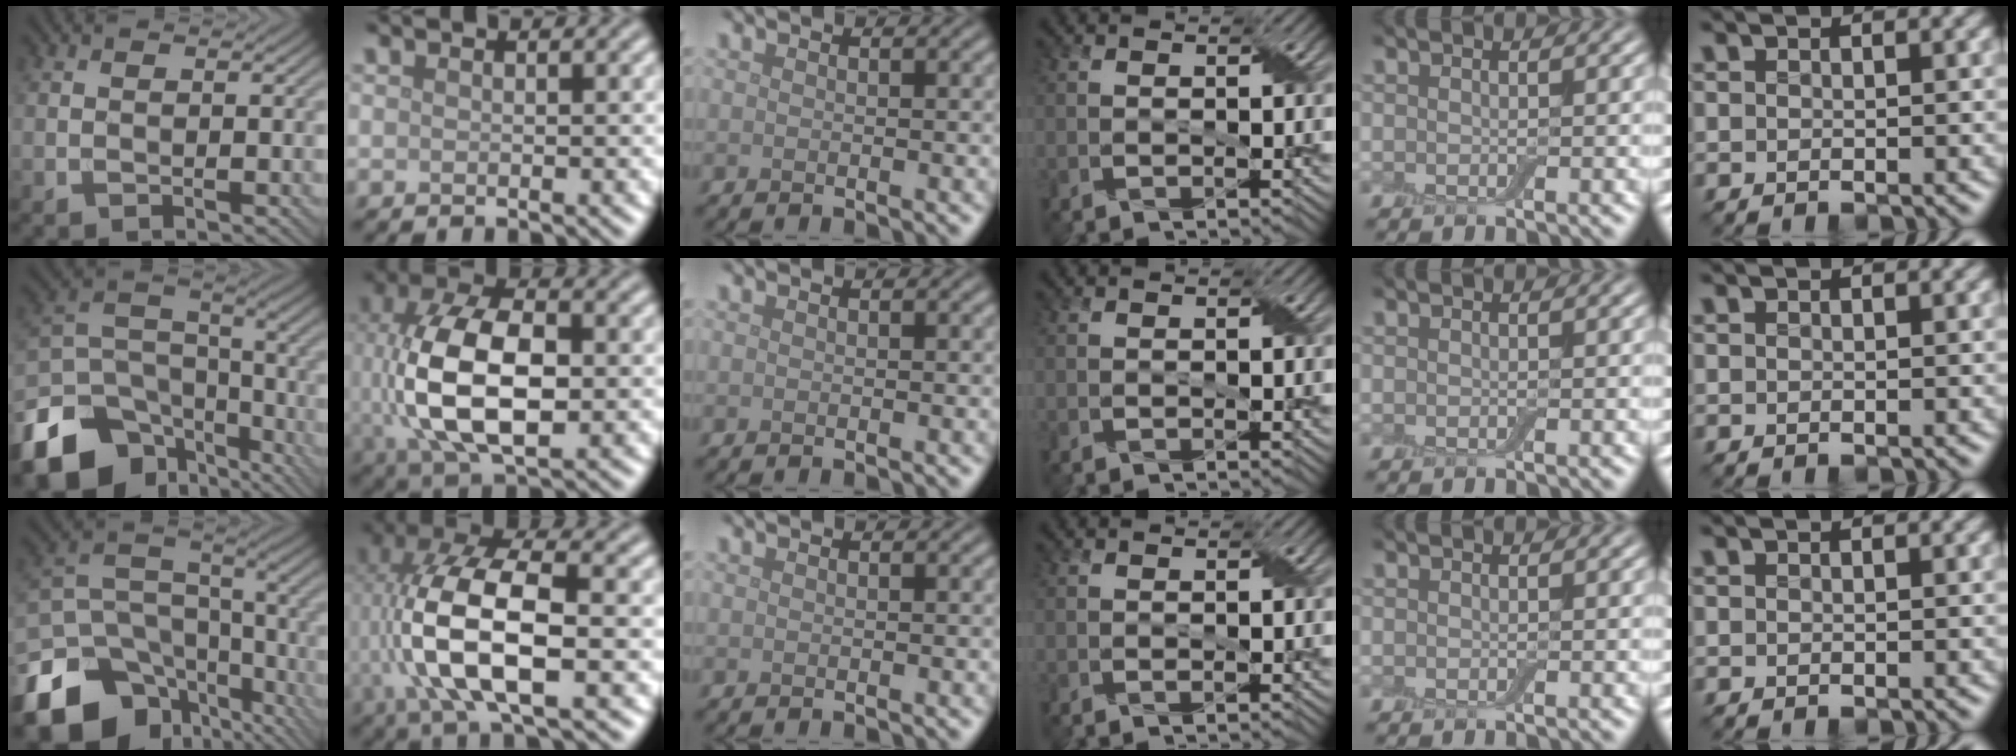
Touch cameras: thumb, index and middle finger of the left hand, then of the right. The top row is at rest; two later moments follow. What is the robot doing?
{"motion": "peel", "object": "small bumper sticker"}